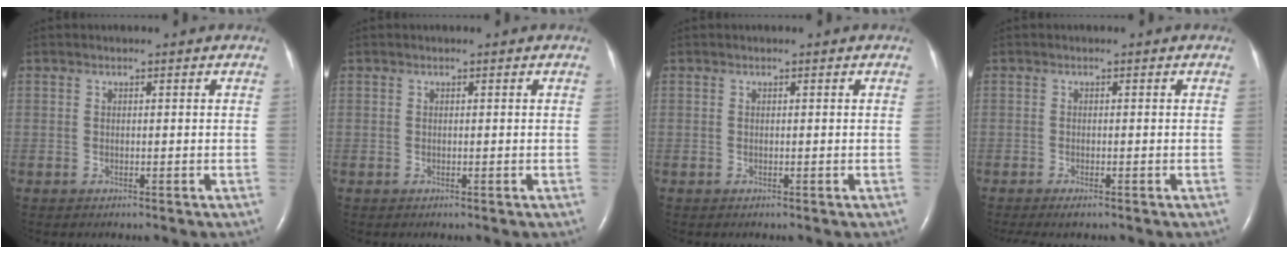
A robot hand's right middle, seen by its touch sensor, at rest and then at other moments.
{"total": 0.0}
{"total": 0.0}
{"total": 1.8, "force": [-1.3, 0.2, 1.2], "torque": [-0.022, -0.007, -0.021]}